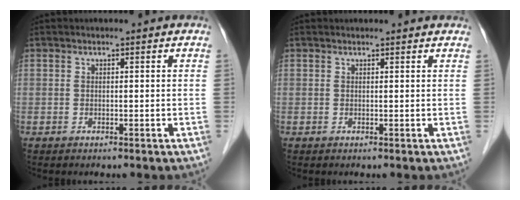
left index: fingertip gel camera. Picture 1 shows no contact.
{"total": 2.6, "force": [2.5, 0.5, 0.5], "torque": [-0.014, 0.016, 0.023]}